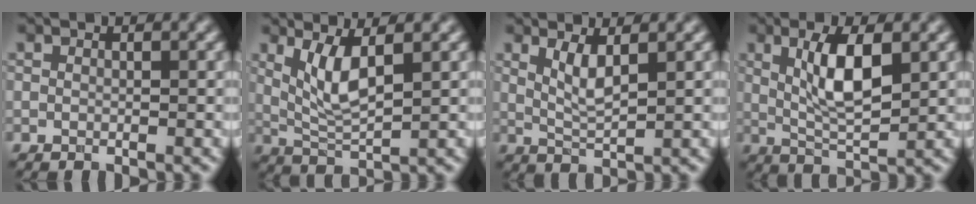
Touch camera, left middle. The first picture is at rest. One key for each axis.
{"total": 3.4, "fx": 1.1, "fy": 0.7, "fz": 3.2, "tx": -0.079, "ty": -0.006, "tz": 0.039}
{"total": 2.2, "fx": 1.0, "fy": 0.4, "fz": 2.0, "tx": -0.046, "ty": -0.006, "tz": 0.032}
{"total": 5.0, "fx": 1.1, "fy": 1.3, "fz": 4.7, "tx": -0.098, "ty": -0.001, "tz": 0.032}